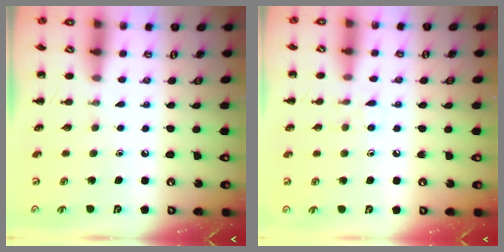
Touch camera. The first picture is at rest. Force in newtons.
{"total": 4.3, "press": 4.1, "slide": 1.5}